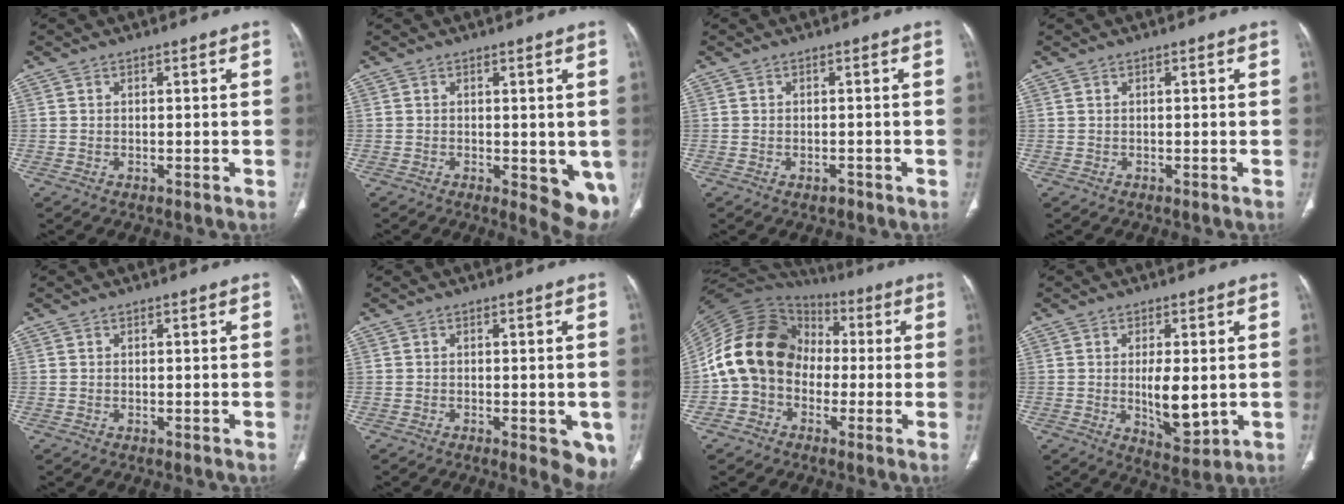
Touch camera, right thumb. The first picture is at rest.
{"total": 7.9, "force": [-1.4, 3.3, 7.0], "torque": [-0.070, -0.017, -0.014]}
{"total": 1.2, "force": [-0.7, 0.7, 0.7], "torque": [-0.009, 0.006, -0.007]}
{"total": 0.0}
{"total": 0.0}
{"total": 6.5, "force": [-2.3, 2.4, 5.6], "torque": [-0.050, -0.010, -0.028]}
{"total": 16.3, "force": [-1.1, 13.5, 9.1], "torque": [-0.150, 0.043, -0.029]}
{"total": 8.5, "force": [-0.3, 3.7, 7.6], "torque": [-0.109, -0.018, 0.008]}